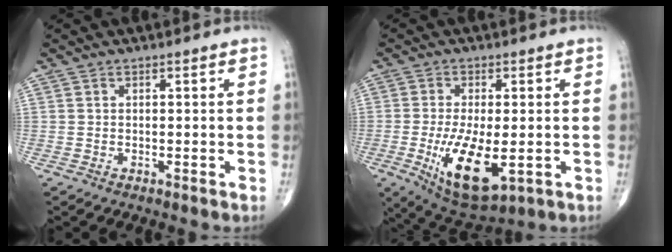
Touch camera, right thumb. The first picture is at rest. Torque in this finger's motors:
{"motor_torque": [-0.17, 0.80, 1.16, -0.04, 0.19]}